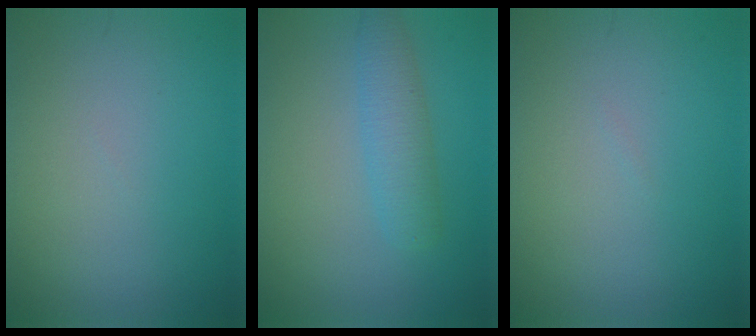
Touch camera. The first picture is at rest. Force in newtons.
{"total": 2.8, "press": 2.8, "slide": 0.1}
{"total": 0.0}